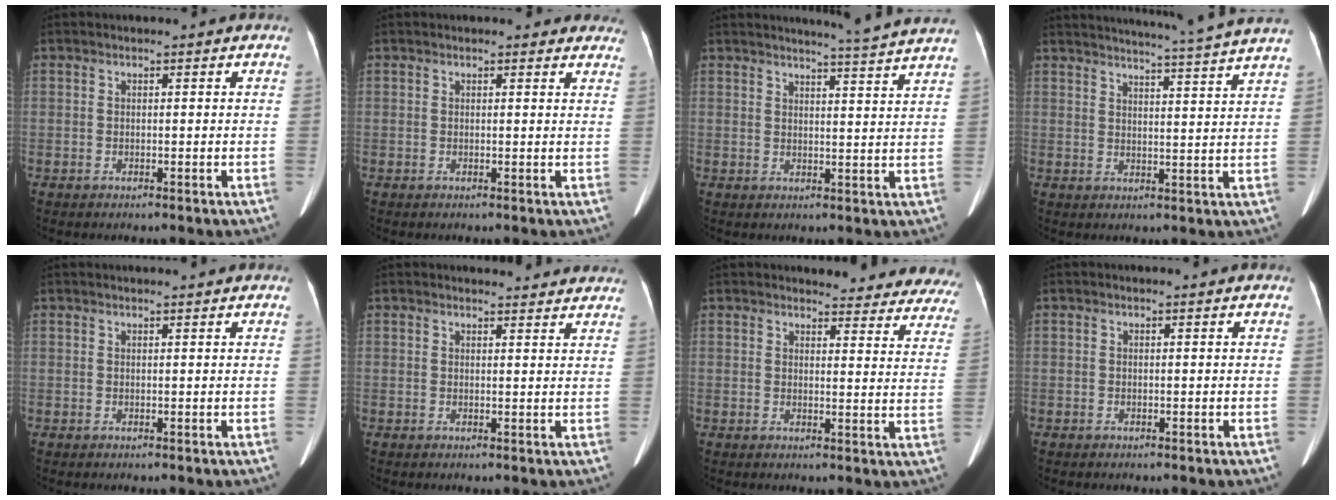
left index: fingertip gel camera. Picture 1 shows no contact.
{"total": 6.5, "force": [6.0, 2.2, 1.6], "torque": [0.003, -0.001, 0.045]}
{"total": 9.7, "force": [9.1, -1.9, 2.7], "torque": [-0.043, -0.031, 0.099]}
{"total": 17.8, "force": [16.5, -2.1, 6.4], "torque": [-0.112, -0.047, 0.201]}
{"total": 2.5, "force": [2.4, -0.2, 0.8], "torque": [-0.010, 0.018, 0.031]}
{"total": 7.4, "force": [7.2, 1.5, 1.4], "torque": [-0.003, 0.004, 0.062]}
{"total": 18.2, "force": [17.4, 4.2, 3.1], "torque": [0.003, -0.078, 0.166]}
{"total": 0.0}